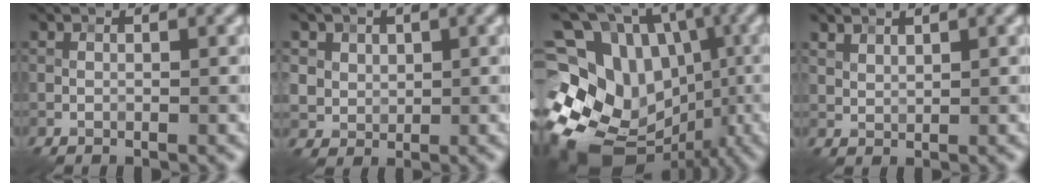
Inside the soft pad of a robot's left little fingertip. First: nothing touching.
{"total": 3.9, "force": [1.8, 3.2, 1.3], "torque": [-0.038, 0.000, 0.038]}
{"total": 17.7, "force": [-4.2, 14.2, 9.7], "torque": [-0.179, 0.019, -0.055]}
{"total": 1.6, "force": [1.4, 0.6, 0.5], "torque": [-0.017, -0.001, 0.037]}